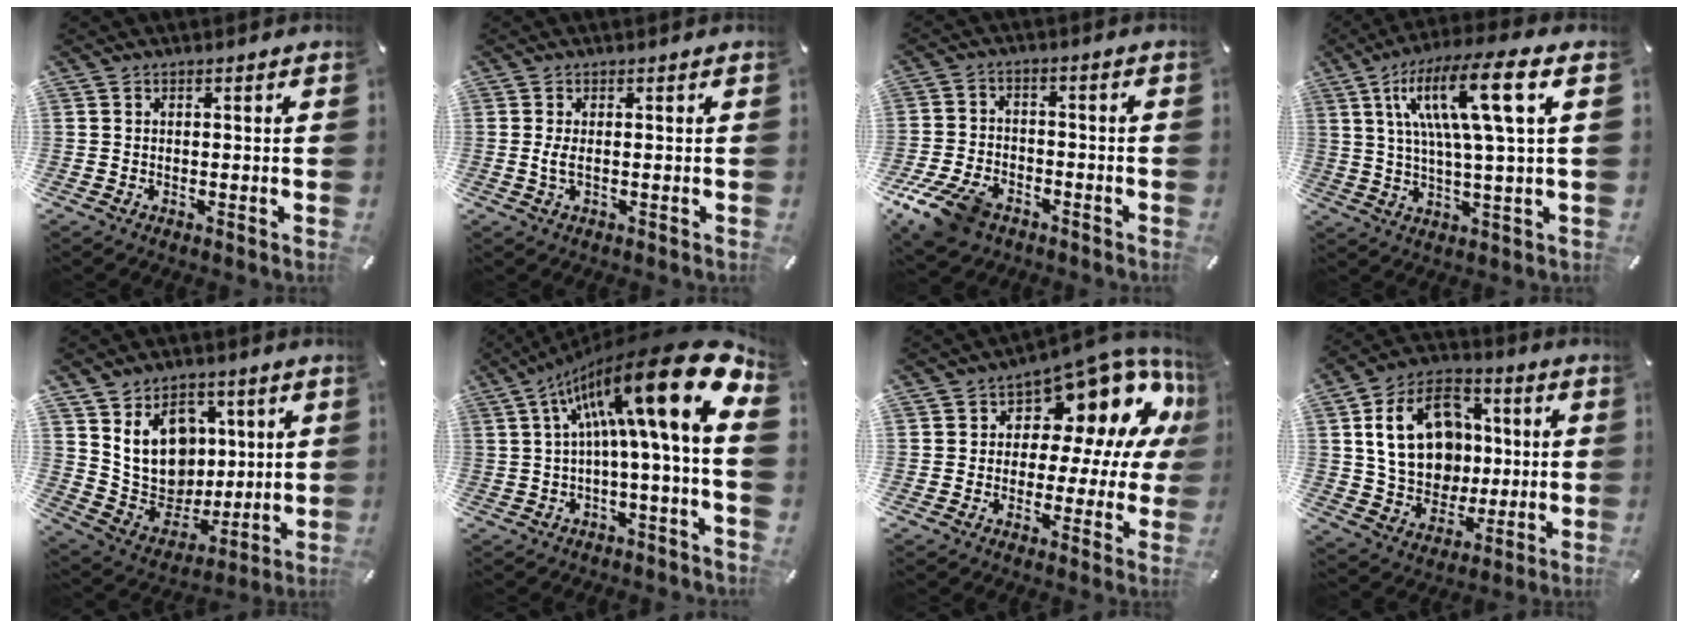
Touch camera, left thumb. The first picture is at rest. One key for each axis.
{"total": 2.5, "fx": 0.2, "fy": 0.7, "fz": 2.4, "tx": -0.054, "ty": -0.004, "tz": 0.001}
{"total": 10.3, "fx": -6.3, "fy": 6.2, "fz": 5.3, "tx": -0.112, "ty": 0.033, "tz": -0.115}
{"total": 15.7, "fx": 5.5, "fy": 2.4, "fz": 14.5, "tx": -0.286, "ty": -0.006, "tz": 0.079}
{"total": 14.9, "fx": 5.2, "fy": 12.6, "fz": 5.9, "tx": -0.105, "ty": -0.029, "tz": 0.111}
{"total": 22.1, "fx": 7.8, "fy": 3.1, "fz": 20.4, "tx": -0.360, "ty": -0.071, "tz": 0.119}
{"total": 12.6, "fx": 7.0, "fy": 6.9, "fz": 7.9, "tx": -0.105, "ty": -0.078, "tz": 0.117}
{"total": 19.1, "fx": 2.4, "fy": 15.3, "fz": 11.2, "tx": -0.210, "ty": 0.011, "tz": 0.049}